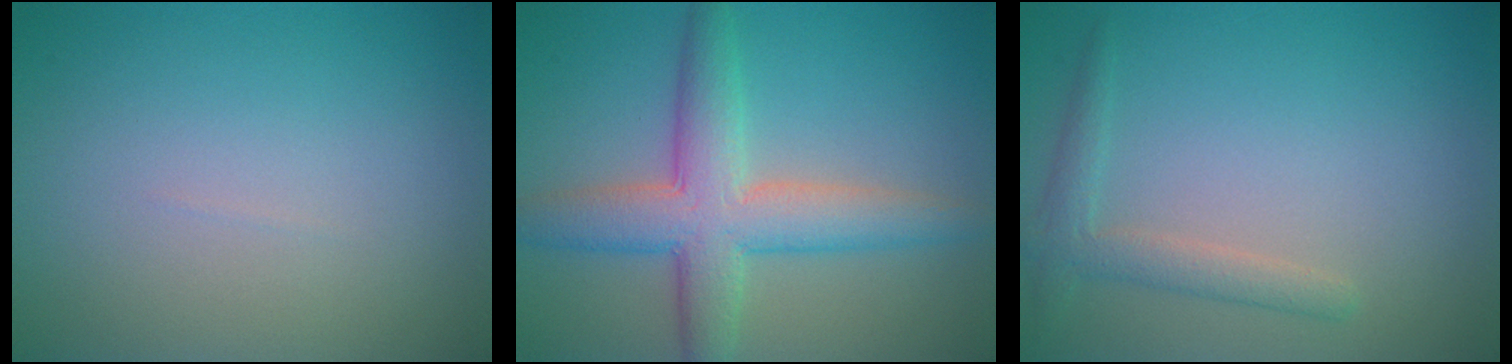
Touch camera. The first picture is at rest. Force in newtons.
{"total": 6.4, "press": 6.4, "slide": 0.1}
{"total": 2.3, "press": 2.2, "slide": 0.2}